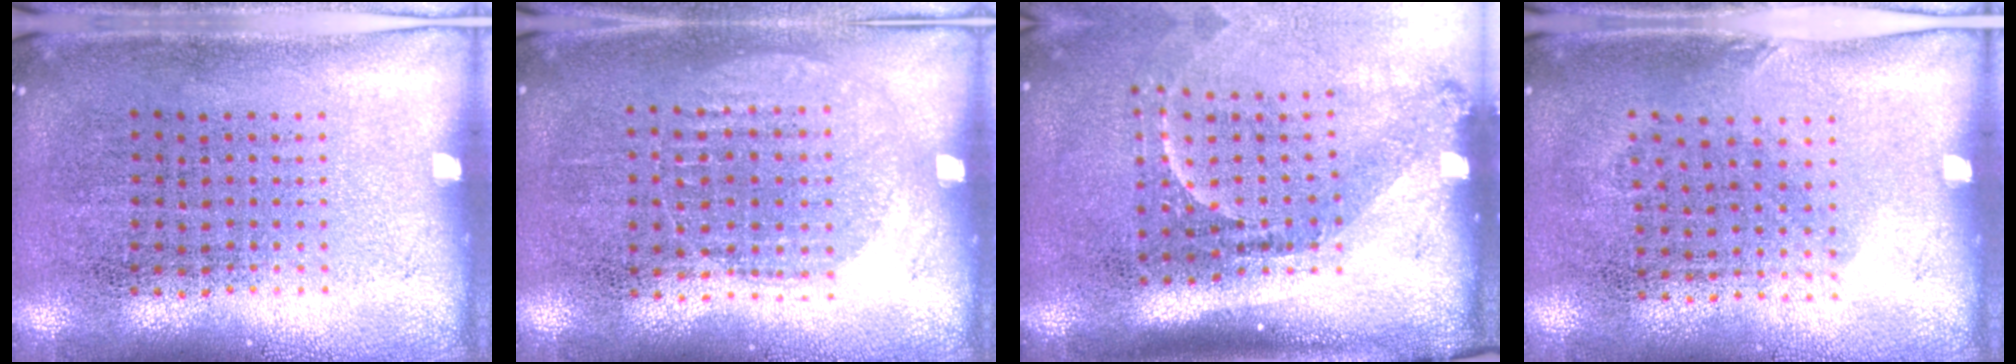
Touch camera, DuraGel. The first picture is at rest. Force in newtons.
{"total": 0.9, "press": 0.8, "slide": 0.3}
{"total": 2.2, "press": 1.5, "slide": 1.6}
{"total": 0.9, "press": 0.6, "slide": 0.6}